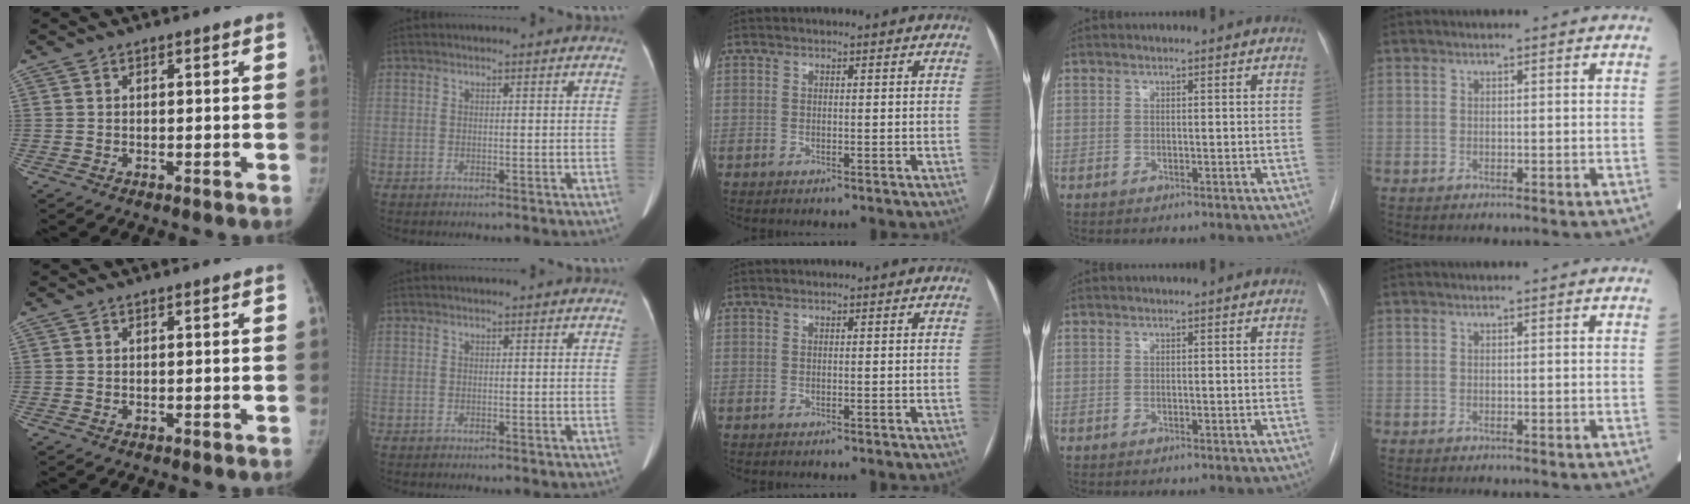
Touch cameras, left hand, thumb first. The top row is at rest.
{}